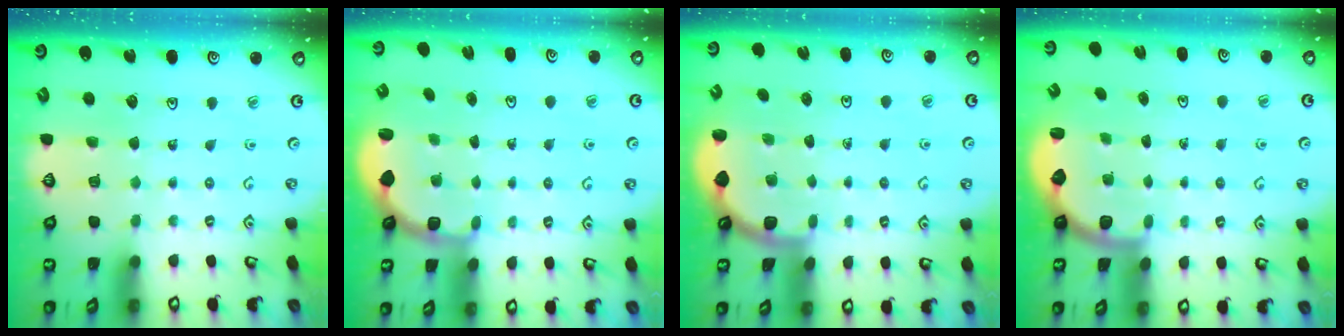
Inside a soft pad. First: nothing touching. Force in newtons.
{"total": 2.8, "press": 2.2, "slide": 1.7}
{"total": 1.8, "press": 1.8, "slide": 0.0}
{"total": 2.3, "press": 2.0, "slide": 1.2}